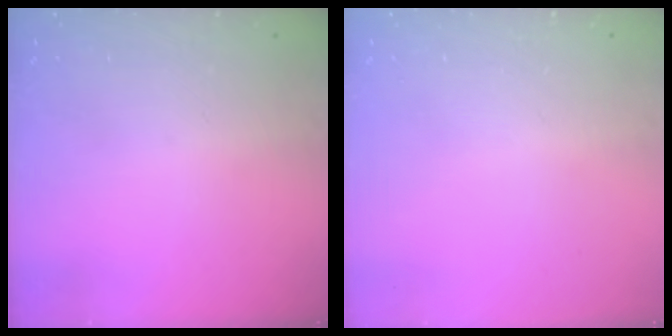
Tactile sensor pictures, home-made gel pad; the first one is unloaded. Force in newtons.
{"total": 0.0}